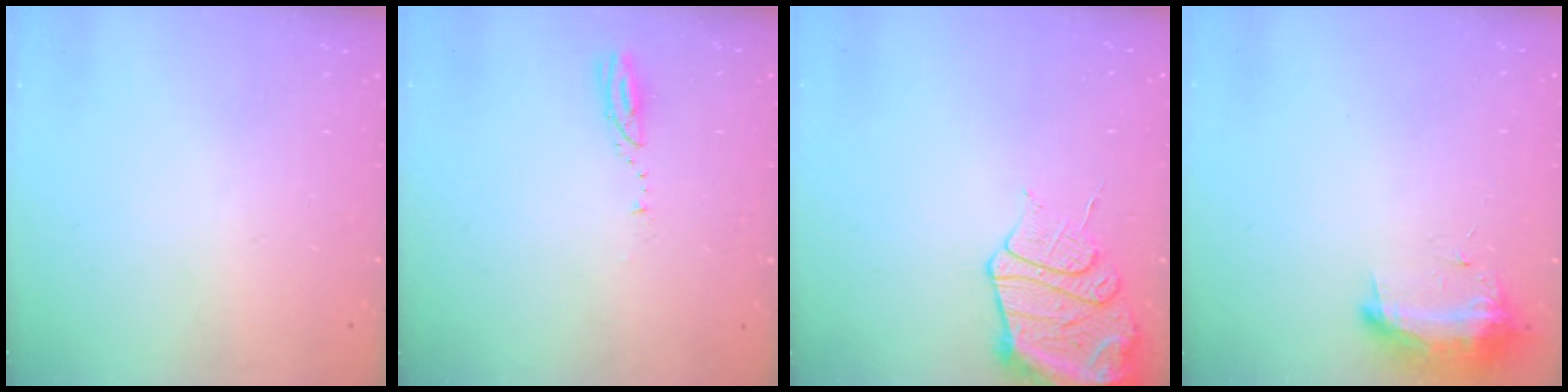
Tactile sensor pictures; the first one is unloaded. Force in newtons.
{"total": 3.1, "press": 3.1, "slide": 0.2}
{"total": 13.1, "press": 13.0, "slide": 1.6}
{"total": 9.9, "press": 9.8, "slide": 1.0}